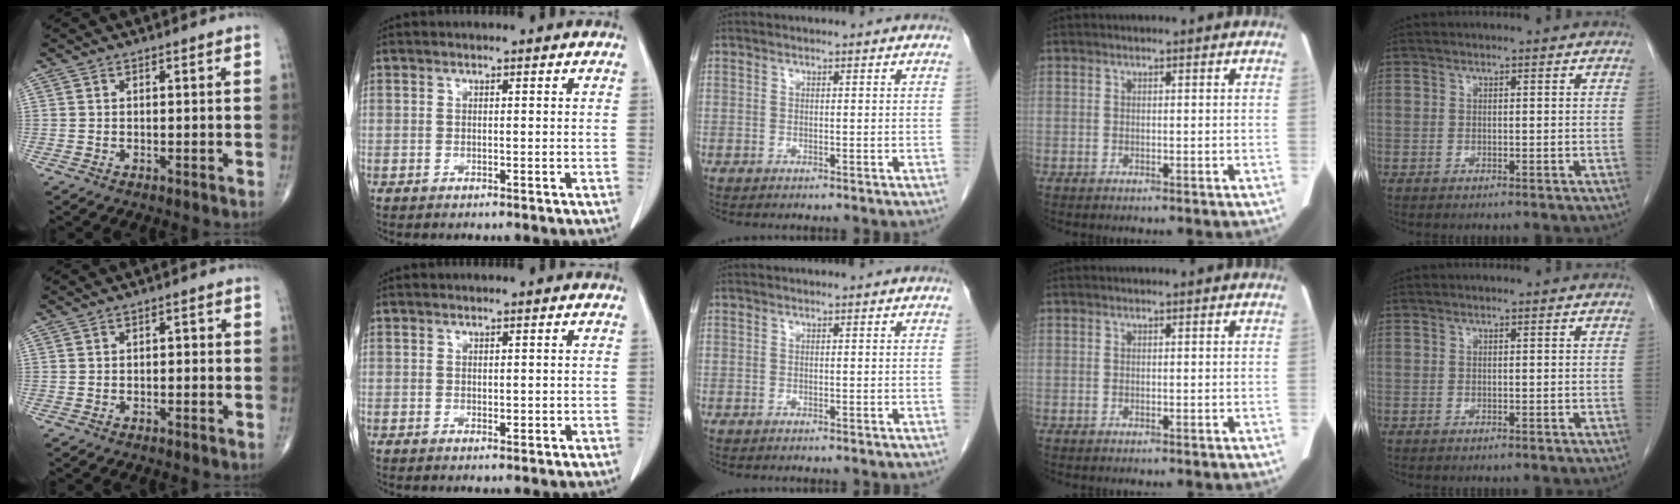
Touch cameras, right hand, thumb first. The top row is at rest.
{"thumb": {"total": 1.1, "force": [-0.2, 0.7, 0.8], "torque": [0.000, 0.002, -0.008]}, "index": {"total": 1.2, "force": [0.0, 0.6, 1.0], "torque": [-0.012, -0.004, 0.005]}}